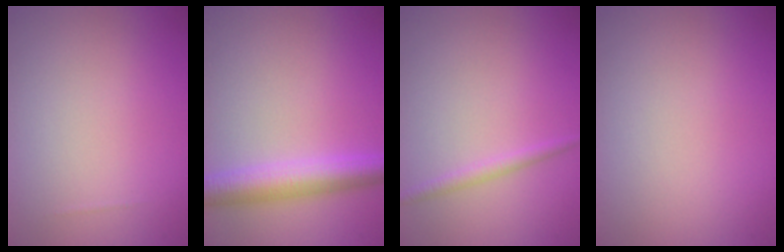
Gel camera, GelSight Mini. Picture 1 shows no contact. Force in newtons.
{"total": 4.6, "press": 4.6, "slide": 0.0}
{"total": 1.2, "press": 1.2, "slide": 0.1}
{"total": 0.0}